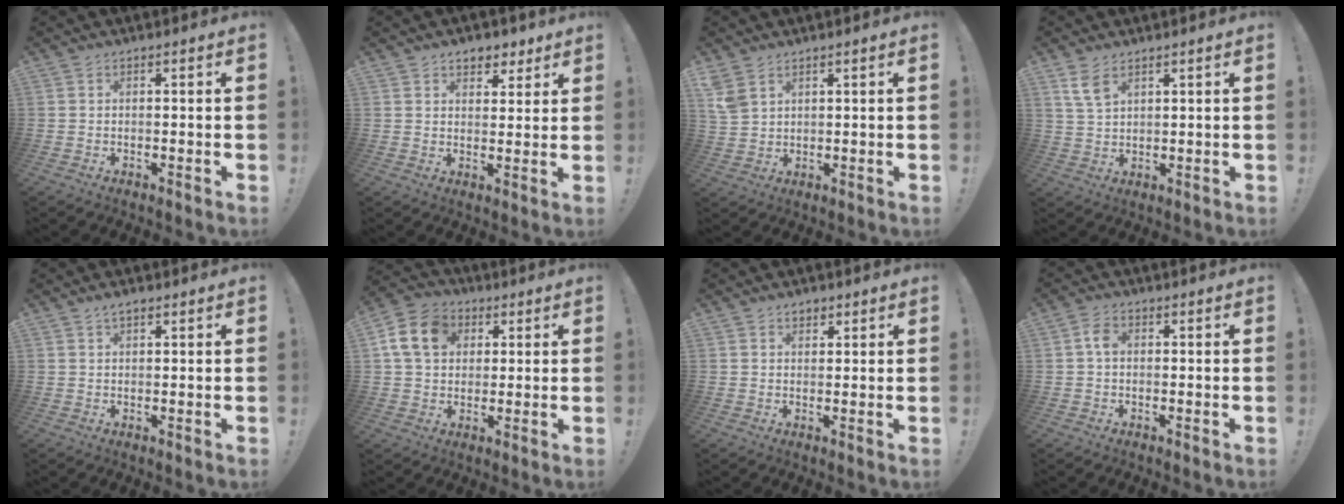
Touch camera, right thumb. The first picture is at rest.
{"total": 6.0, "force": [4.0, 4.0, 1.9], "torque": [-0.006, -0.022, 0.071]}
{"total": 5.1, "force": [3.1, 3.2, 2.5], "torque": [-0.052, -0.014, 0.061]}
{"total": 5.9, "force": [3.6, 3.3, 3.4], "torque": [-0.064, -0.014, 0.070]}
{"total": 2.2, "force": [1.4, 0.8, 1.4], "torque": [-0.023, -0.003, 0.025]}
{"total": 13.7, "force": [3.9, 10.9, 7.5], "torque": [-0.123, 0.002, 0.081]}
{"total": 2.2, "force": [1.5, 1.5, 0.6], "torque": [0.005, -0.010, 0.024]}
{"total": 3.7, "force": [0.3, 2.5, 2.7], "torque": [-0.050, 0.010, 0.004]}